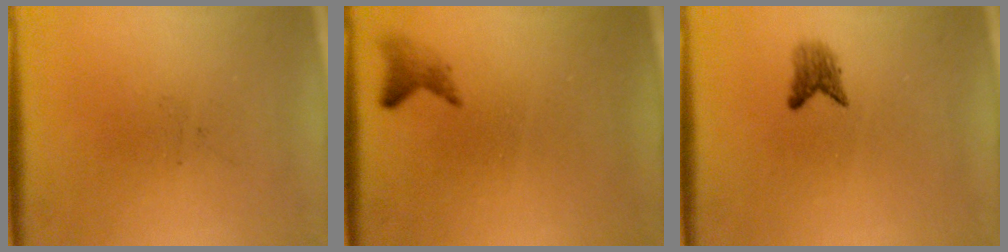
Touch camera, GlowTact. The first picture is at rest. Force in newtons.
{"total": 1.4}
{"total": 1.8}